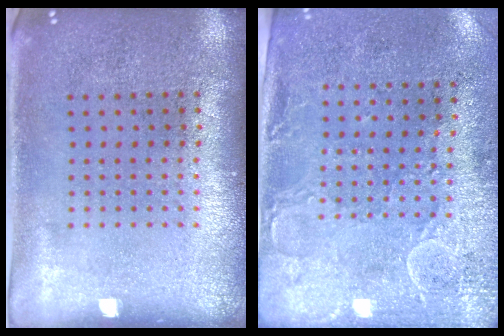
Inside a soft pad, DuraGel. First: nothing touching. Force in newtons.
{"total": 3.0, "press": 2.3, "slide": 1.9}